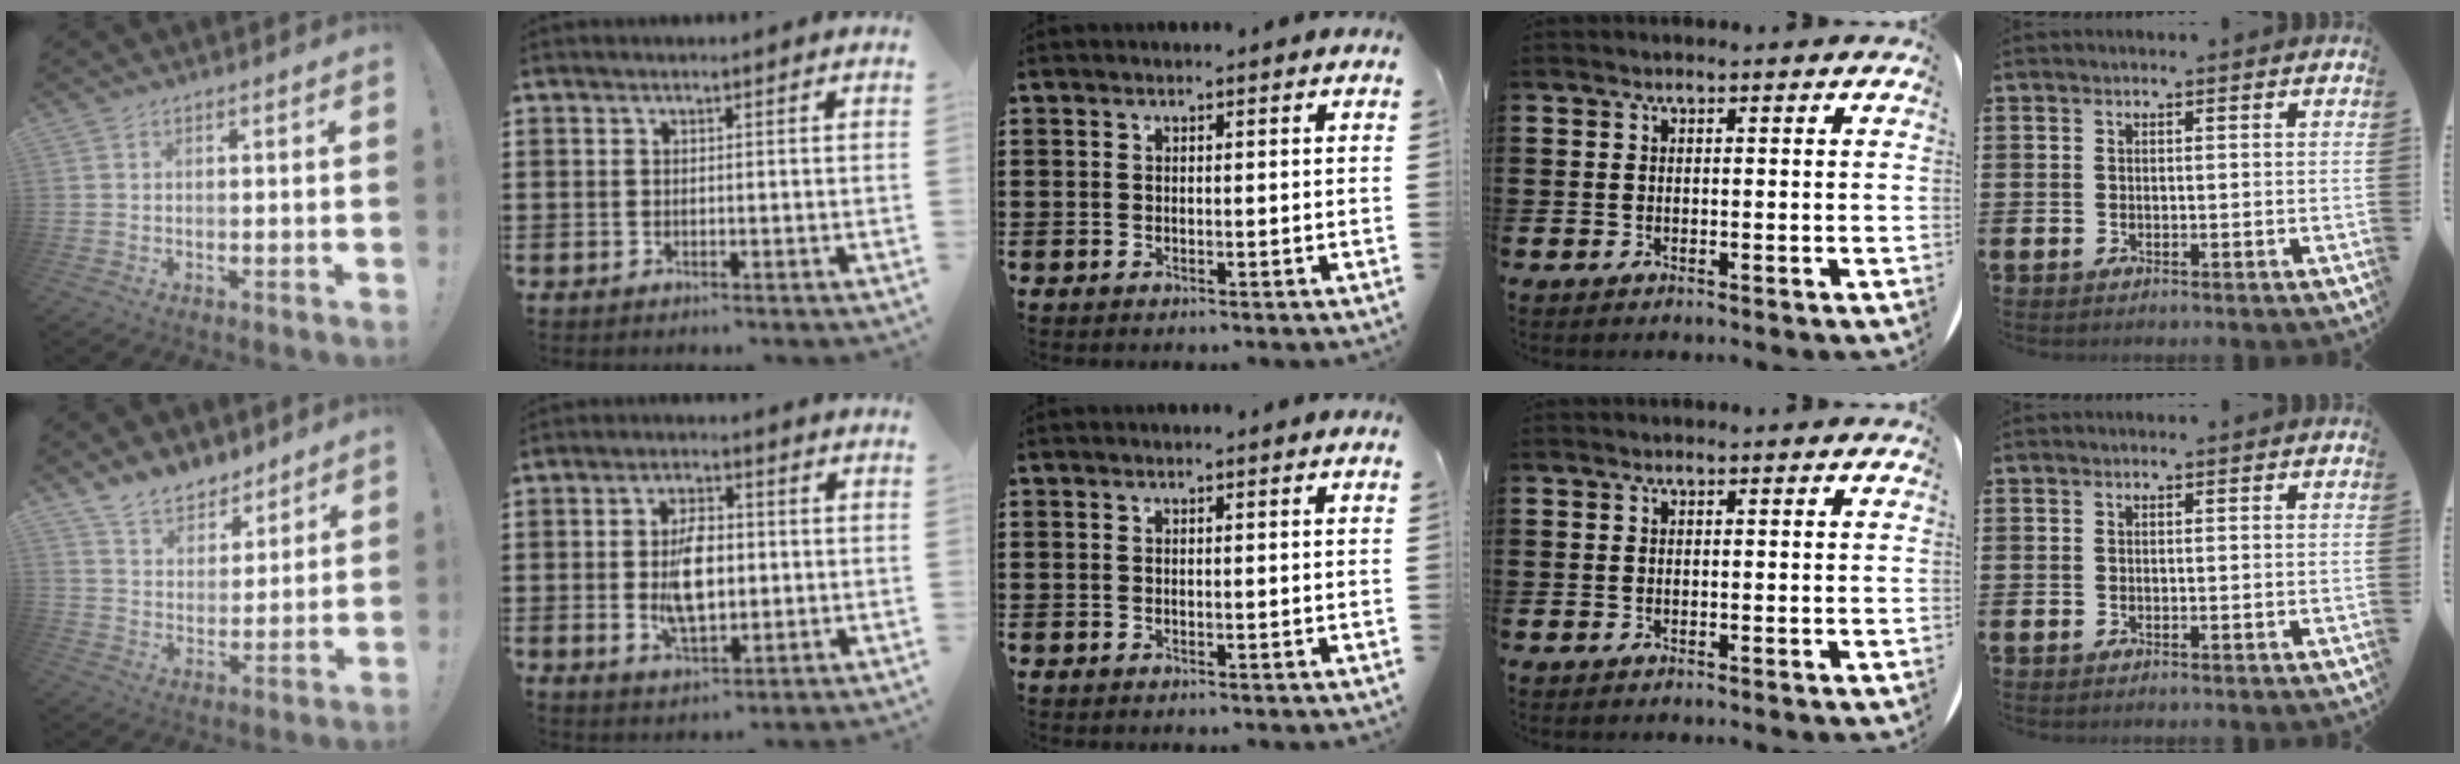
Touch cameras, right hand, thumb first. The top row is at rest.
{"thumb": {"total": 10.1, "force": [8.4, 5.1, 2.2], "torque": [-0.044, -0.062, 0.165]}, "index": {"total": 7.5, "force": [-0.2, 3.8, 6.5], "torque": [-0.132, -0.001, -0.009]}}